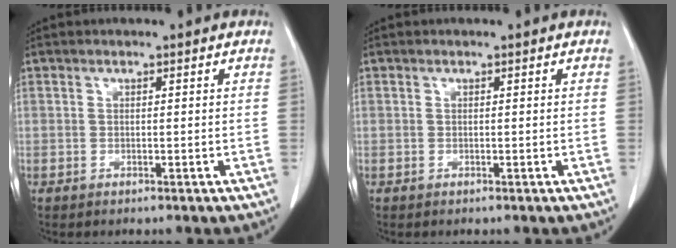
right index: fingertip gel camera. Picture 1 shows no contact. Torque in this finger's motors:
{"motor_torque": [0.00, 0.00, 0.00, 0.00]}